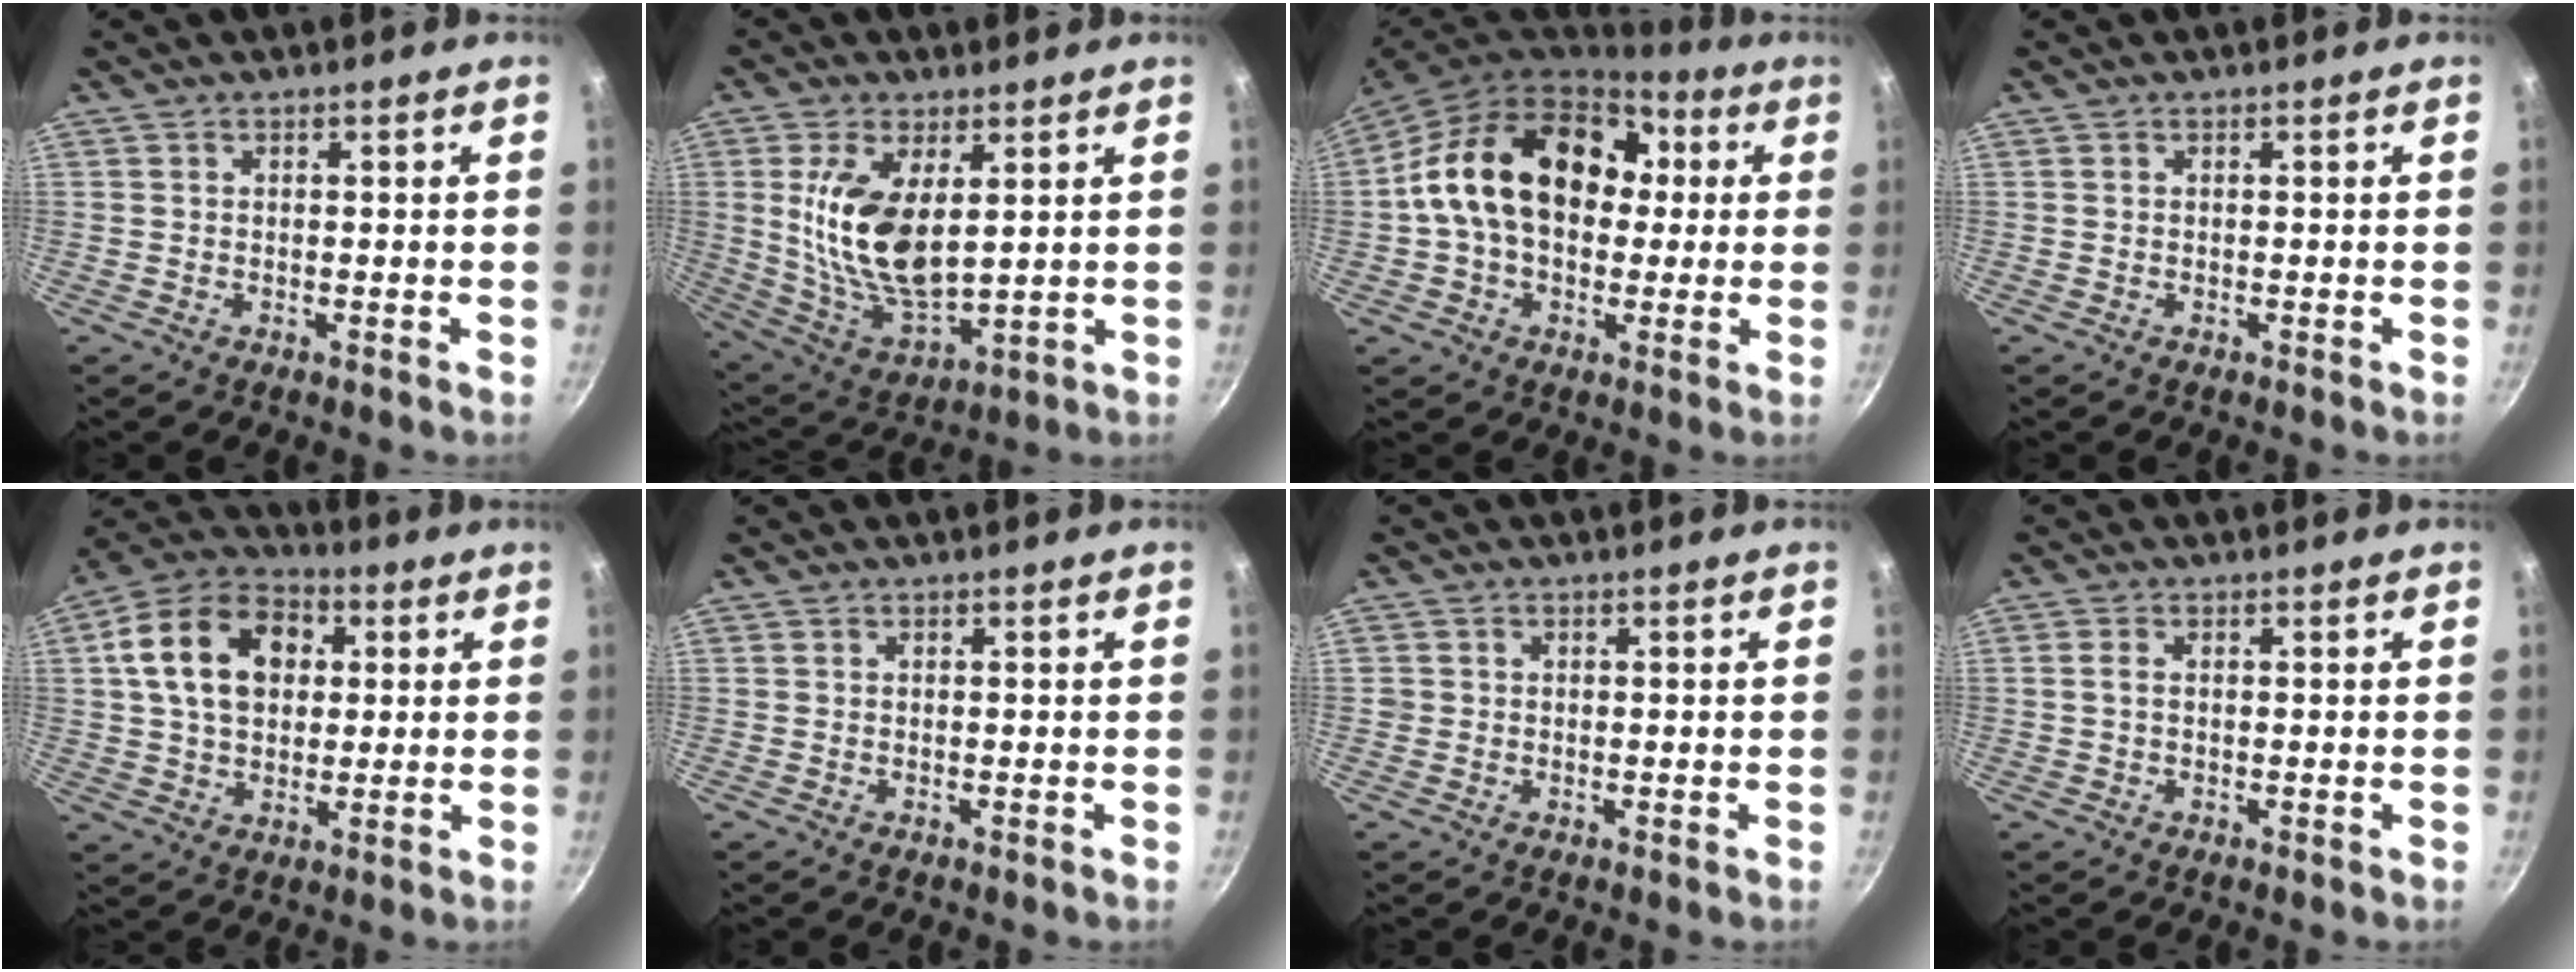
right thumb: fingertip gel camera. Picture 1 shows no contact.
{"total": 15.1, "force": [3.2, 7.4, 12.7], "torque": [-0.239, -0.030, 0.075]}
{"total": 20.8, "force": [2.8, 14.8, 14.3], "torque": [-0.211, 0.036, 0.036]}
{"total": 0.0}
{"total": 16.0, "force": [3.5, 11.5, 10.5], "torque": [-0.159, 0.020, 0.045]}
{"total": 0.0}
{"total": 1.0, "force": [-0.1, 0.9, 0.2], "torque": [0.000, 0.003, -0.001]}
{"total": 1.4, "force": [0.1, 0.8, 1.1], "torque": [-0.024, 0.003, -0.001]}